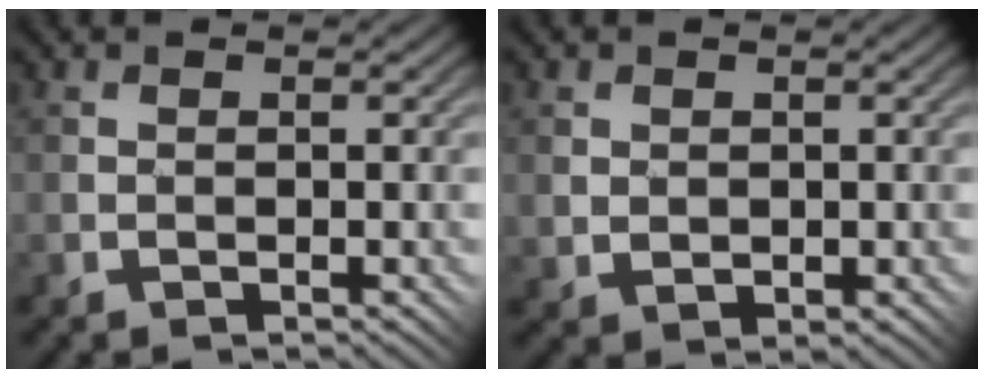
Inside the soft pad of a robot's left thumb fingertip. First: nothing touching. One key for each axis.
{"total": 2.0, "fx": 0.7, "fy": 1.7, "fz": 0.9, "tx": -0.027, "ty": -0.007, "tz": 0.018}